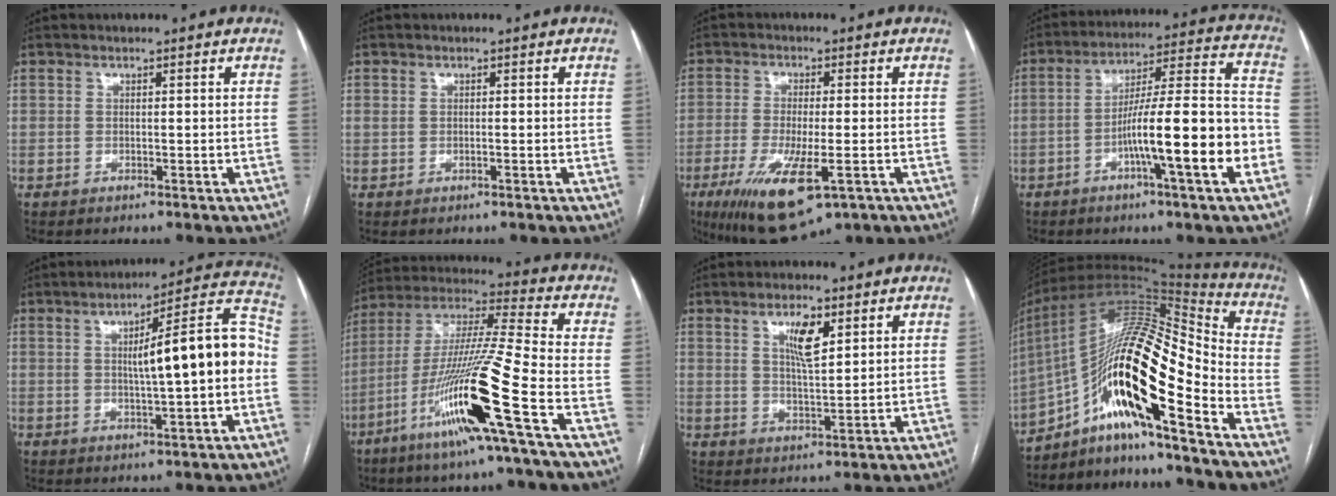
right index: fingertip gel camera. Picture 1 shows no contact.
{"total": 0.7, "force": [0.1, 0.4, 0.5], "torque": [-0.017, 0.005, 0.005]}
{"total": 12.3, "force": [-5.6, 3.2, 10.5], "torque": [-0.193, -0.032, -0.083]}
{"total": 15.9, "force": [-5.4, 0.4, 14.9], "torque": [-0.233, 0.013, -0.086]}
{"total": 13.2, "force": [-0.1, 1.2, 13.2], "torque": [-0.183, 0.033, -0.002]}
{"total": 18.5, "force": [-8.1, -1.6, 16.6], "torque": [-0.340, -0.029, -0.158]}
{"total": 5.5, "force": [2.7, 1.3, 4.6], "torque": [-0.086, -0.002, 0.051]}
{"total": 21.1, "force": [-9.6, 3.5, 18.5], "torque": [-0.336, 0.019, -0.164]}